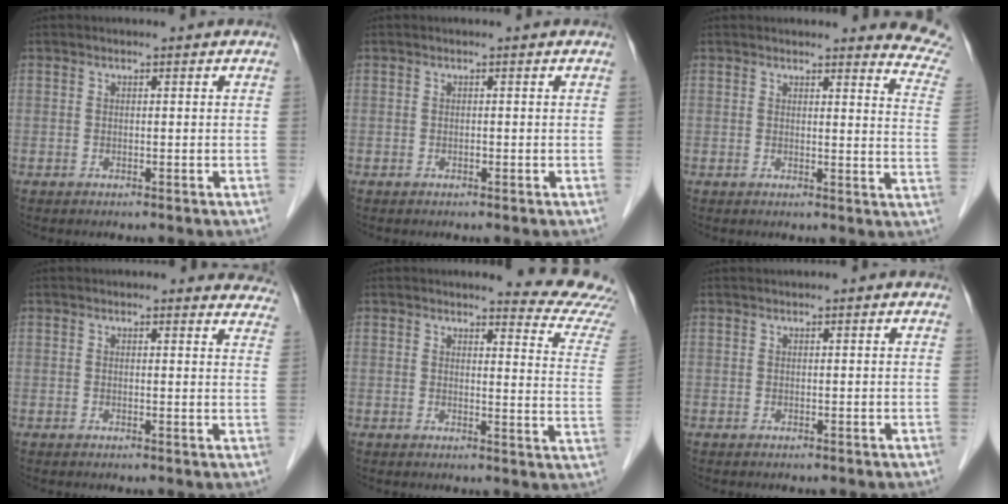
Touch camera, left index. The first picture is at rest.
{"total": 0.0}
{"total": 8.9, "force": [8.9, -0.1, 0.8], "torque": [0.010, -0.088, 0.062]}
{"total": 7.3, "force": [7.1, 1.6, 0.9], "torque": [0.028, -0.019, 0.040]}
{"total": 10.9, "force": [10.8, -0.6, 1.5], "torque": [-0.006, -0.097, 0.096]}
{"total": 0.9, "force": [0.7, 0.0, 0.6], "torque": [-0.011, 0.011, 0.013]}